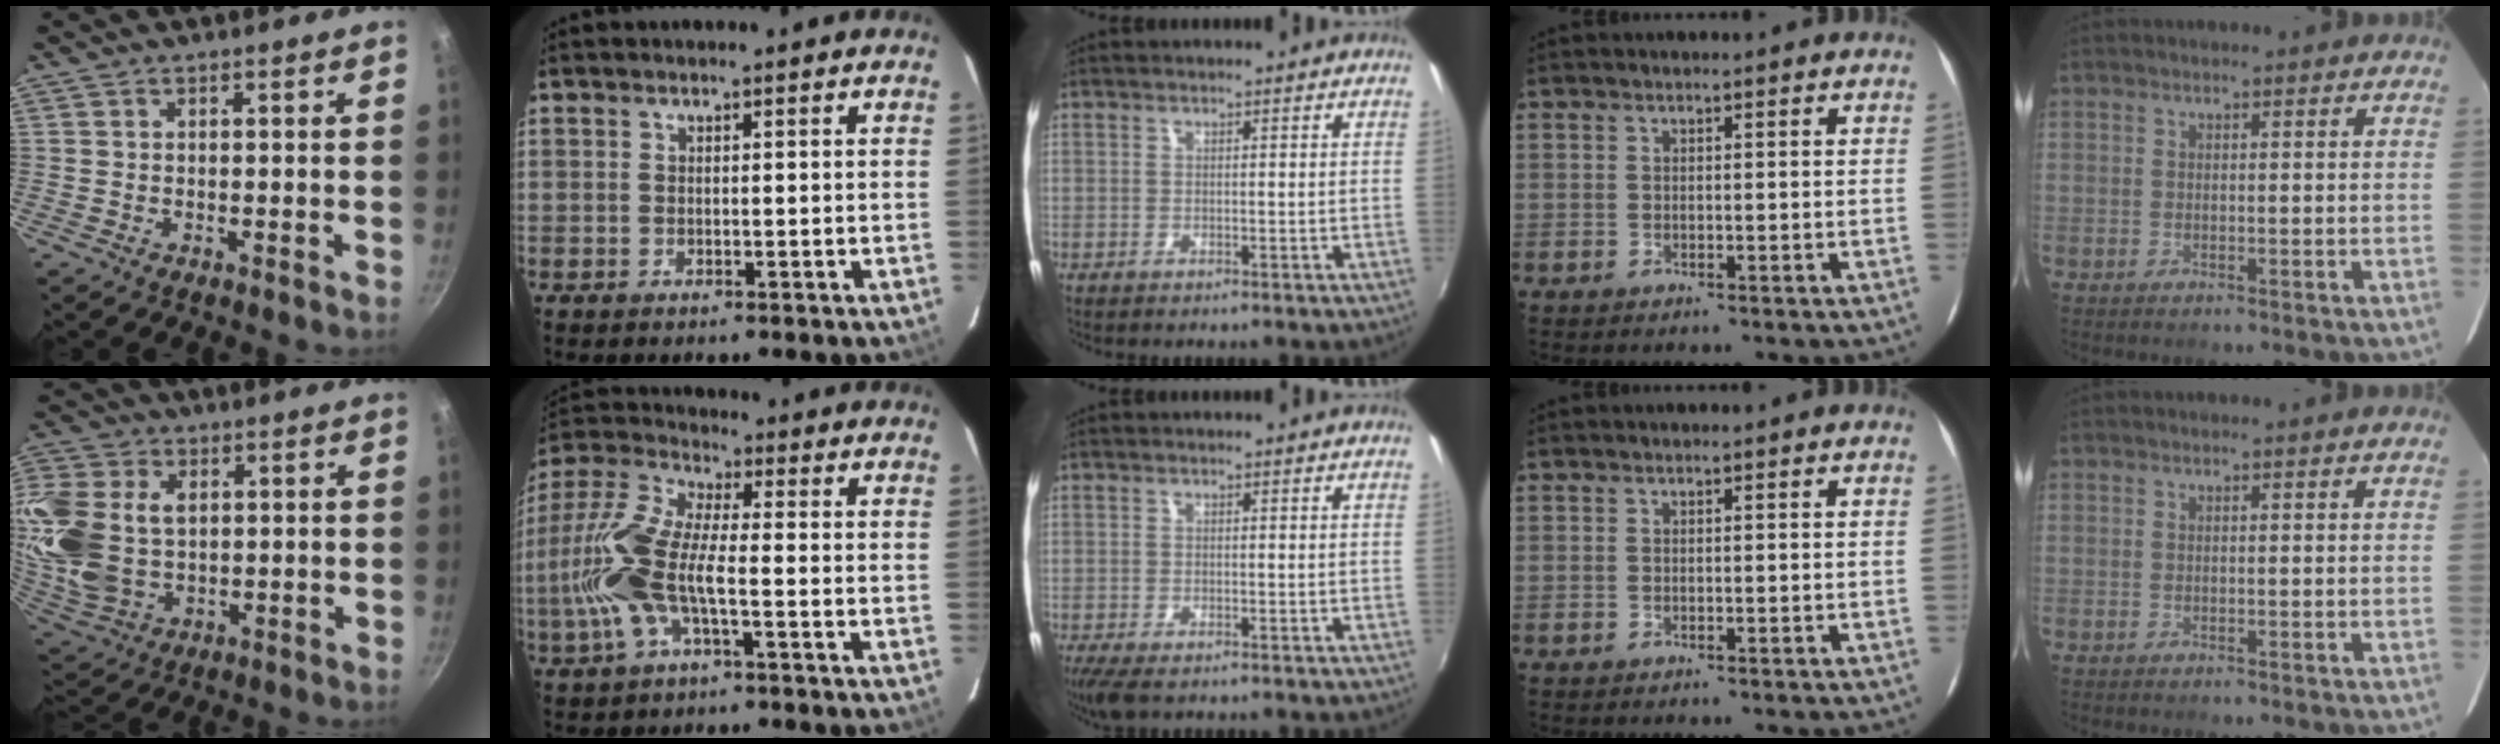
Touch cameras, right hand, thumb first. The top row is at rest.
{"thumb": {"total": 20.0, "force": [2.8, 14.5, 13.6], "torque": [-0.308, -0.003, 0.062]}, "index": {"total": 13.9, "force": [-3.2, 4.2, 12.9], "torque": [-0.280, 0.000, -0.068]}, "middle": {"total": 4.4, "force": [-2.9, 1.2, 3.1], "torque": [-0.063, -0.022, -0.047]}}